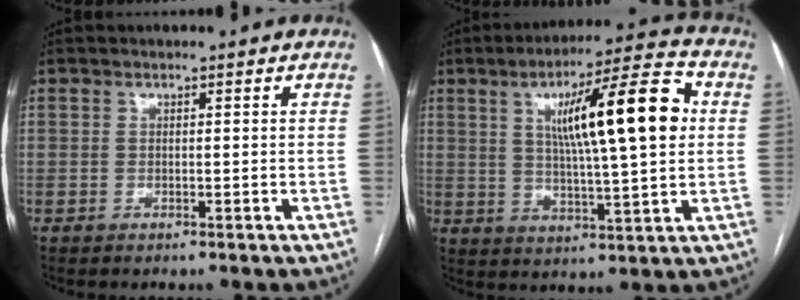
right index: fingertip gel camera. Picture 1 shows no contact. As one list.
[{"total": 16.4, "force": [3.6, 1.5, 16.0], "torque": [-0.250, 0.021, 0.056]}]